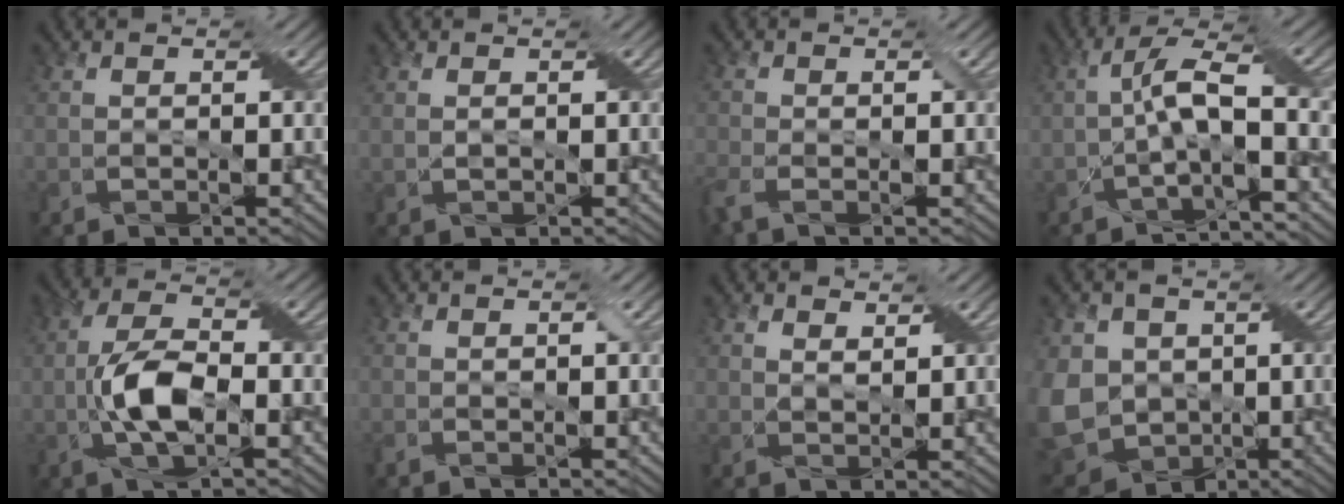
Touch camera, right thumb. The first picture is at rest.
{"total": 0.7, "force": [-0.1, 0.4, 0.6], "torque": [-0.014, 0.001, 0.000]}
{"total": 3.1, "force": [-1.7, 0.9, 2.5], "torque": [-0.066, -0.006, -0.042]}
{"total": 6.3, "force": [-1.5, 1.4, 6.0], "torque": [-0.113, 0.014, -0.038]}
{"total": 7.4, "force": [-1.8, 2.9, 6.6], "torque": [-0.141, 0.008, -0.039]}
{"total": 1.4, "force": [-0.7, 0.5, 1.1], "torque": [-0.027, -0.002, -0.014]}
{"total": 1.7, "force": [1.3, 0.6, 1.0], "torque": [-0.017, -0.005, 0.029]}
{"total": 11.0, "force": [-1.2, 9.2, 6.0], "torque": [-0.173, -0.016, -0.030]}